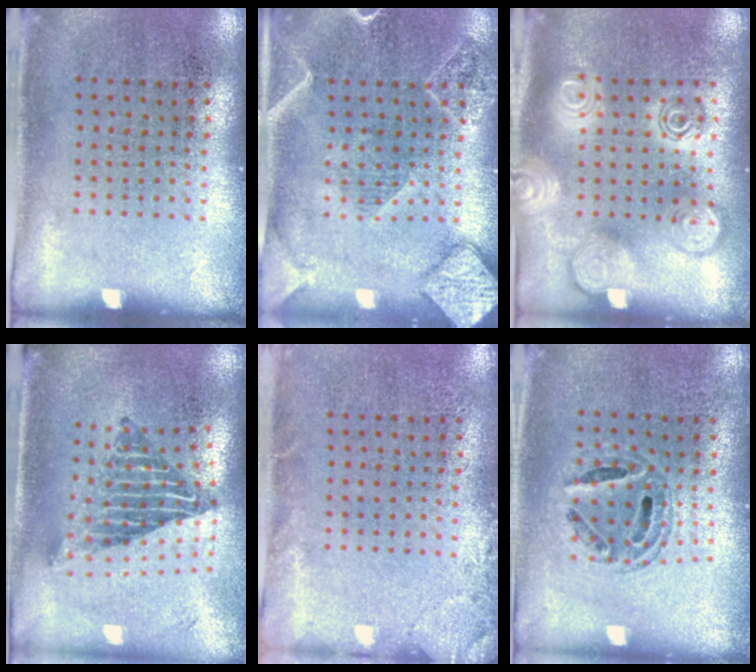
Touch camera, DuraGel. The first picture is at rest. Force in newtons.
{"total": 2.2, "press": 2.1, "slide": 0.5}
{"total": 2.8, "press": 2.8, "slide": 0.5}
{"total": 2.2, "press": 1.6, "slide": 1.5}
{"total": 1.7, "press": 1.7, "slide": 0.3}
{"total": 0.7, "press": 0.7, "slide": 0.2}